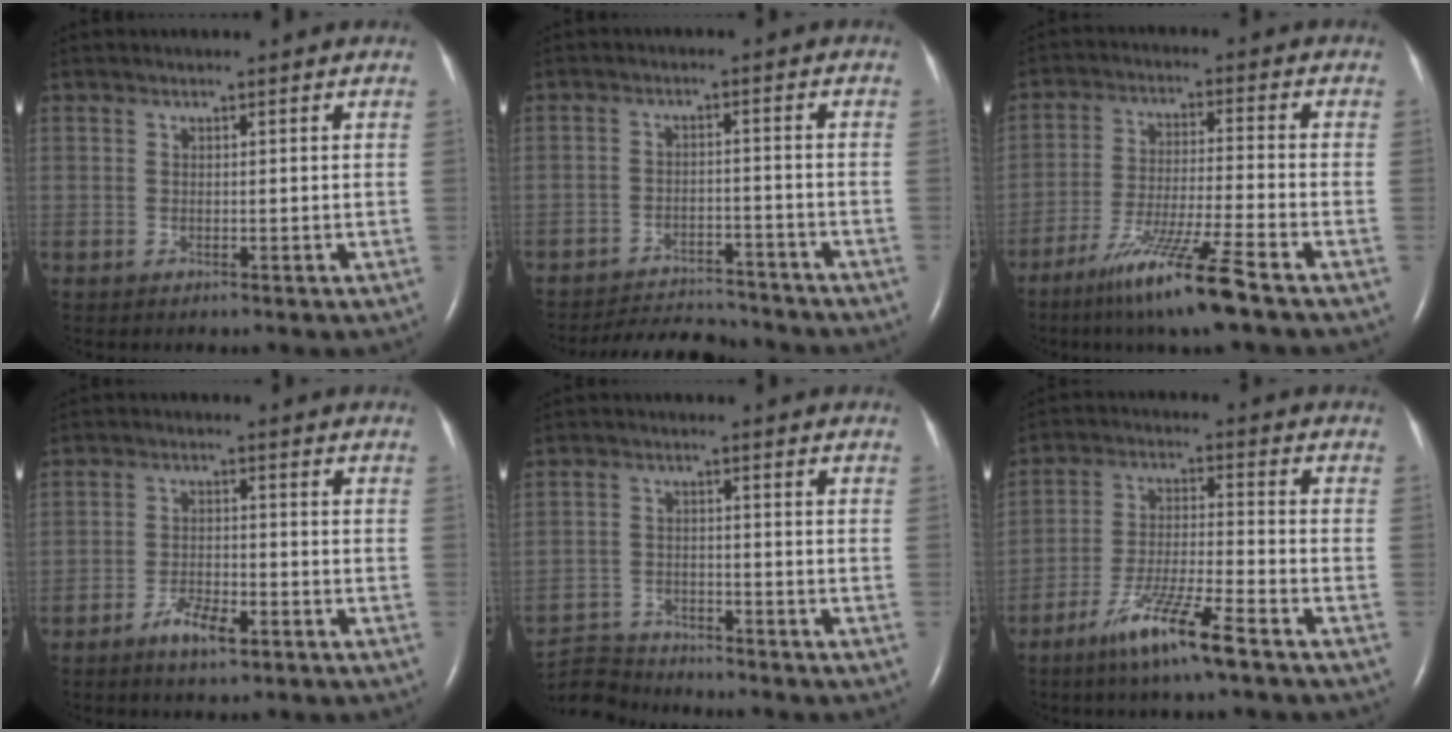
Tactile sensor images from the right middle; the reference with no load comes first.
{"total": 10.2, "force": [-9.9, 1.4, 1.5], "torque": [-0.024, -0.006, -0.148]}
{"total": 11.3, "force": [-7.5, -1.2, 8.3], "torque": [-0.163, -0.041, -0.139]}
{"total": 4.8, "force": [-3.0, 1.3, 3.5], "torque": [-0.071, -0.001, -0.051]}
{"total": 7.4, "force": [-7.3, 0.7, -0.5], "torque": [0.003, 0.002, -0.138]}
{"total": 10.3, "force": [-6.8, 0.1, 7.8], "torque": [-0.153, -0.025, -0.131]}